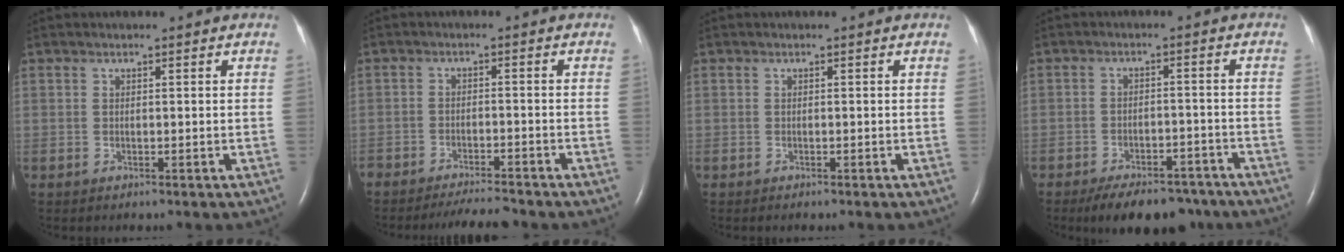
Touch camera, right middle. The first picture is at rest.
{"total": 5.8, "force": [-5.6, 0.4, 1.8], "torque": [-0.025, -0.014, -0.089]}
{"total": 0.0}
{"total": 11.4, "force": [-9.2, 4.7, 4.8], "torque": [-0.059, 0.004, -0.129]}